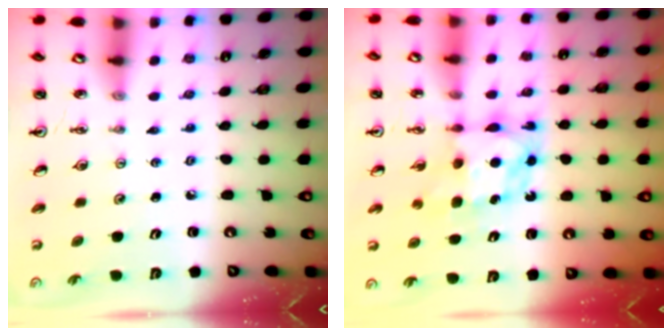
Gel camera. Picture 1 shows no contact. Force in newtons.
{"total": 7.0, "press": 7.0, "slide": 0.2}